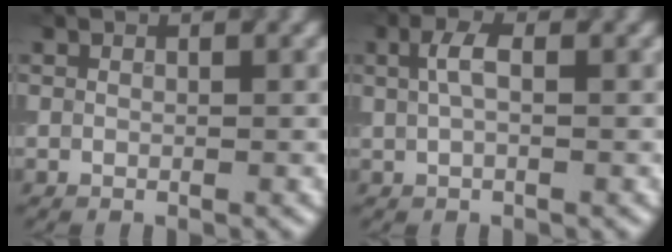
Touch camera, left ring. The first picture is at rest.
{"total": 2.1, "force": [0.6, 0.9, 1.9], "torque": [-0.042, 0.005, 0.010]}